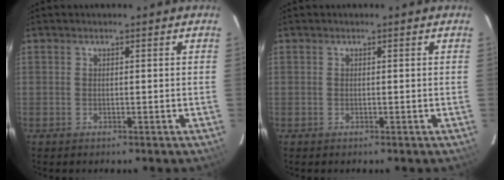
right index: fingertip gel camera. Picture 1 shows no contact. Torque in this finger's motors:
{"motor_torque": [0.00, 0.00, 0.00, 0.00]}